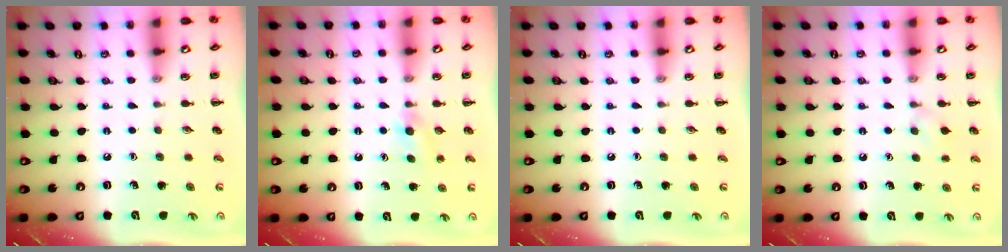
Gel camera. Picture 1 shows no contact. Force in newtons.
{"total": 3.8, "press": 3.5, "slide": 1.4}
{"total": 0.0}
{"total": 5.2, "press": 4.8, "slide": 1.9}